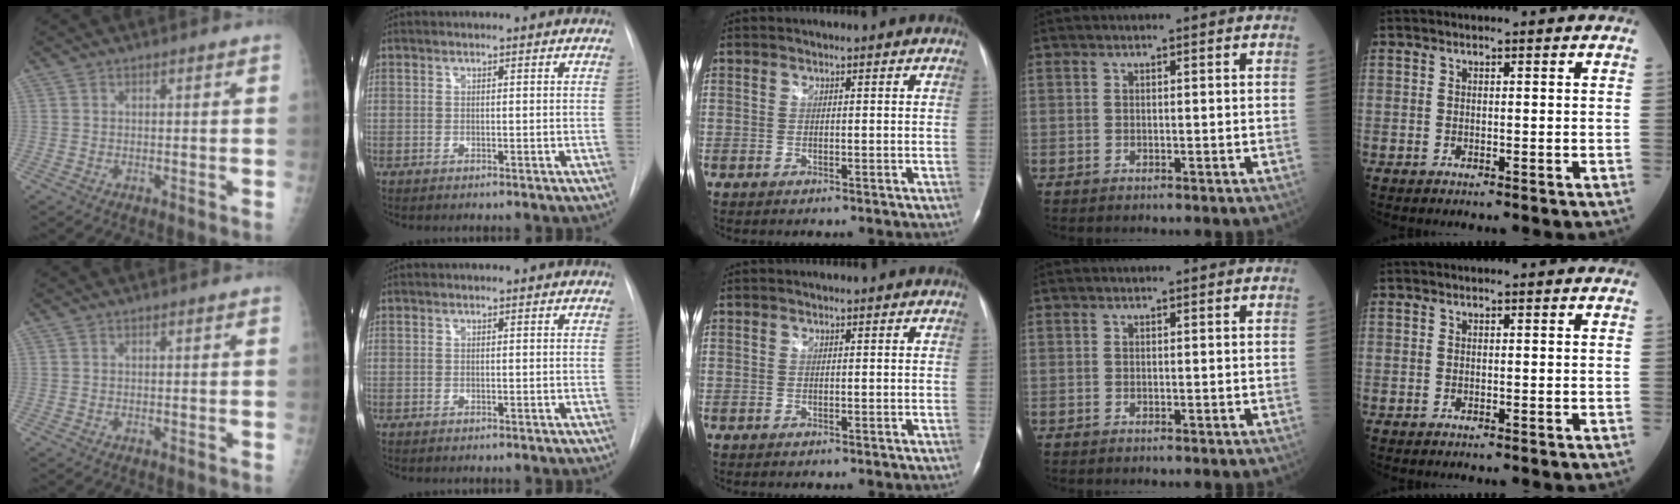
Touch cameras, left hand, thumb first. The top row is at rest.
{}